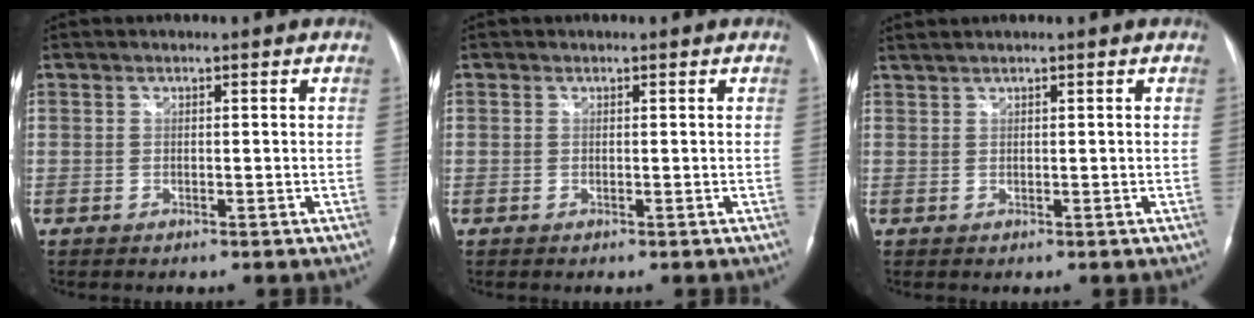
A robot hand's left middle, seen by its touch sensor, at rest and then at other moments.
{"total": 0.5, "force": [0.1, 0.5, 0.1], "torque": [0.002, 0.003, 0.000]}
{"total": 1.4, "force": [1.3, -0.1, 0.5], "torque": [-0.014, 0.012, 0.030]}